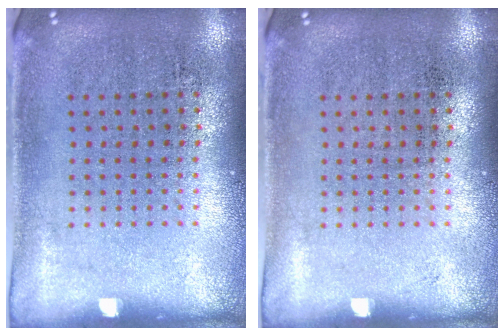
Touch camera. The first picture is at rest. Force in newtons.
{"total": 0.0}